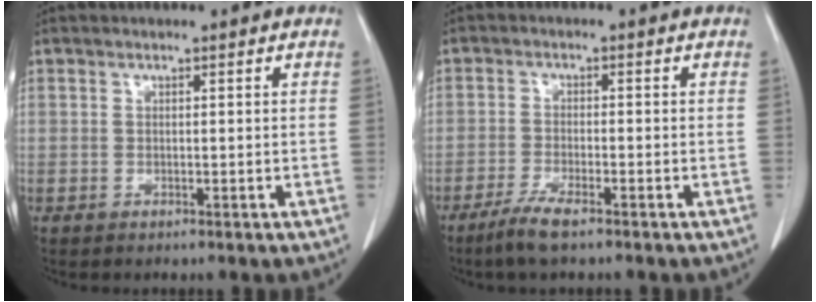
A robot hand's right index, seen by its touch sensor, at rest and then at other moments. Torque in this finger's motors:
{"motor_torque": [0.51, -0.30, 0.13, 0.02]}